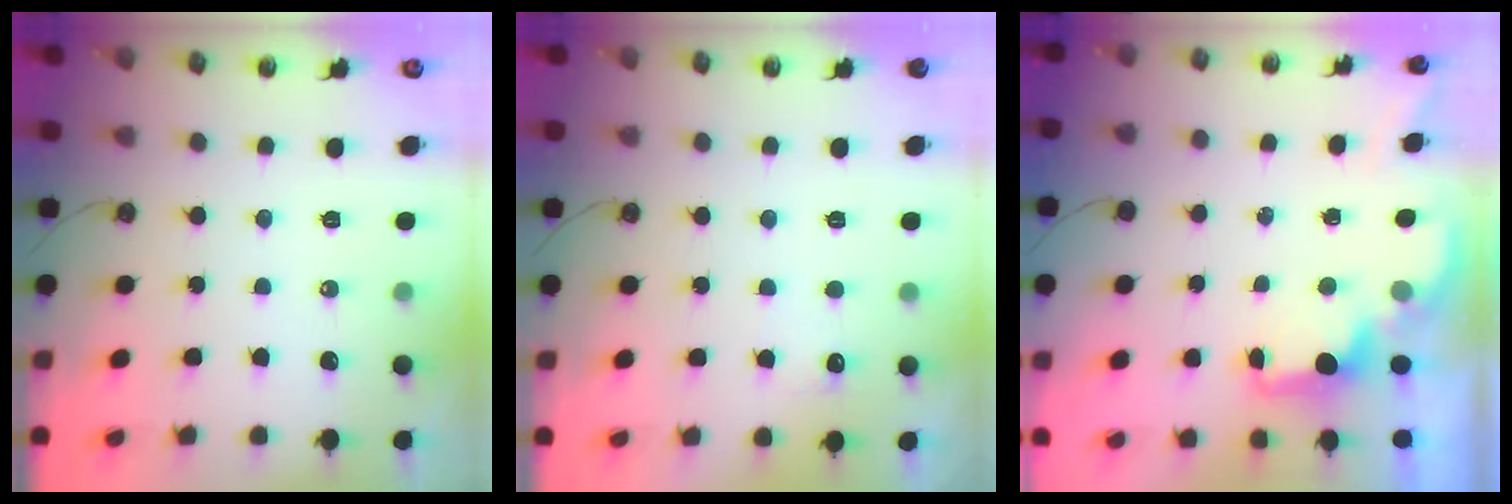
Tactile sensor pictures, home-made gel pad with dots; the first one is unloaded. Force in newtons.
{"total": 4.6, "press": 4.4, "slide": 1.2}
{"total": 1.9, "press": 1.7, "slide": 0.8}